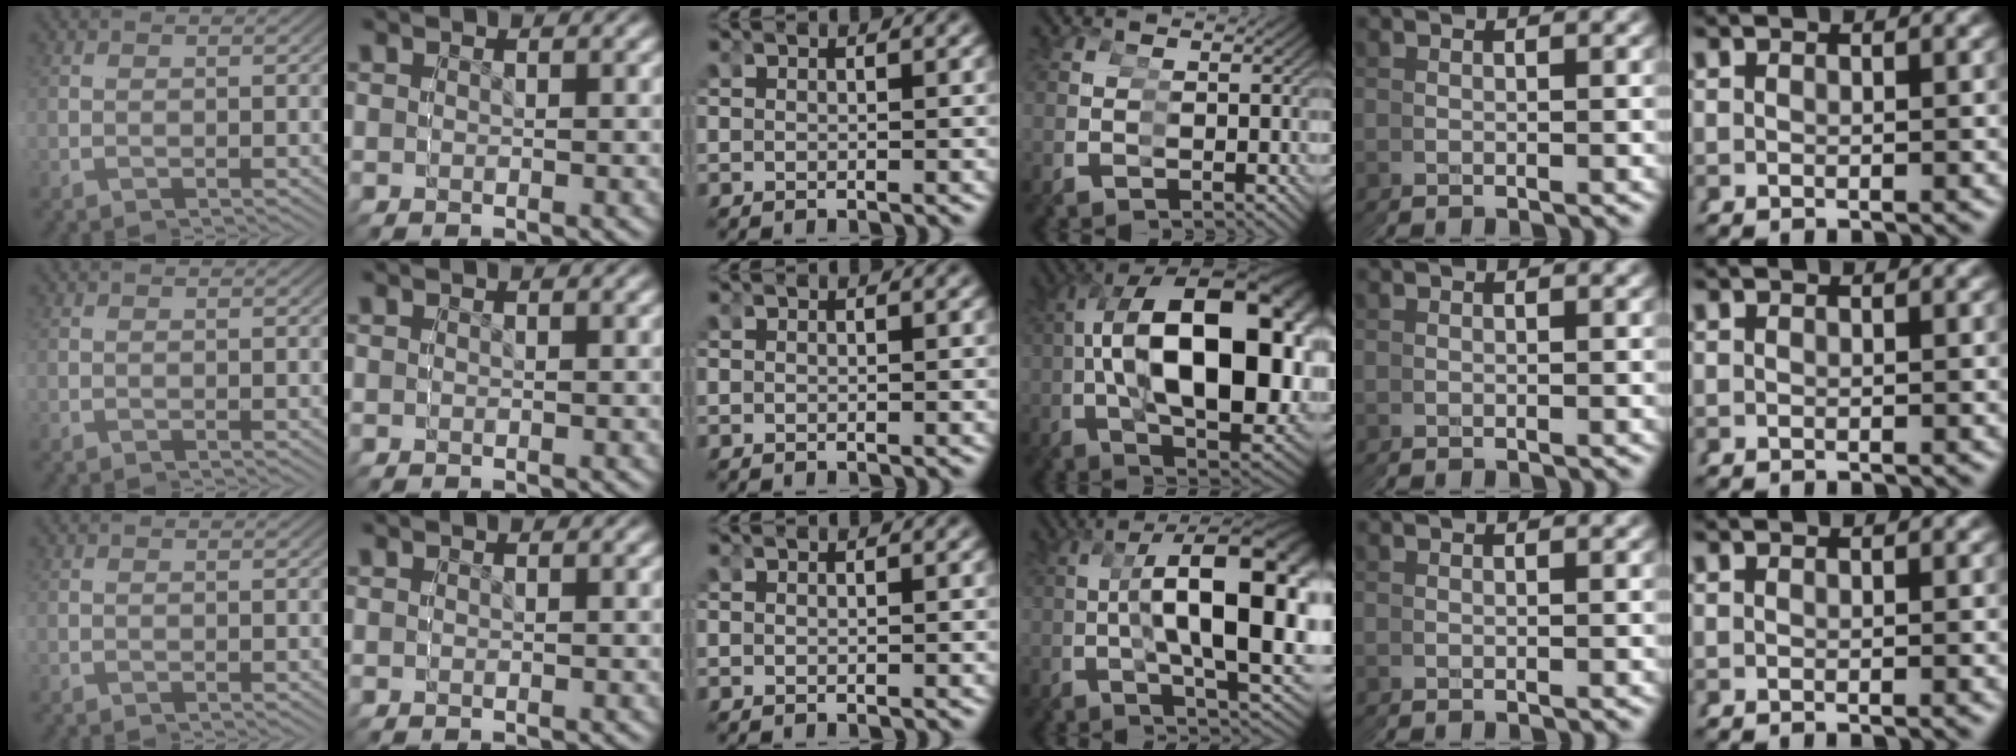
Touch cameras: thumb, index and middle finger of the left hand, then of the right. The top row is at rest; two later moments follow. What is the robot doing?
{"motion": "grasp_and_lifting", "object": "cubes"}